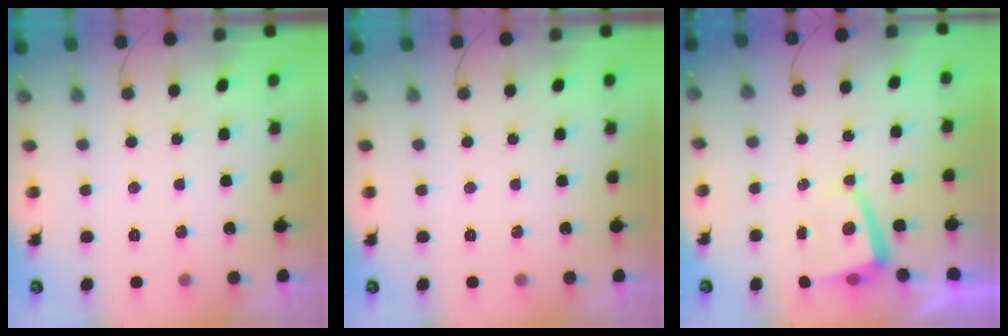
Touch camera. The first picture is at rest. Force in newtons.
{"total": 0.0}
{"total": 2.0, "press": 2.0, "slide": 0.3}